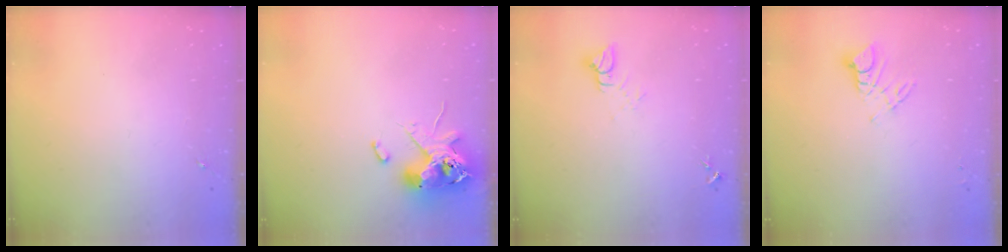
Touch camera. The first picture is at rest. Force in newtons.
{"total": 12.5, "press": 12.3, "slide": 2.0}
{"total": 5.0, "press": 5.0, "slide": 0.4}
{"total": 6.2, "press": 6.1, "slide": 0.4}